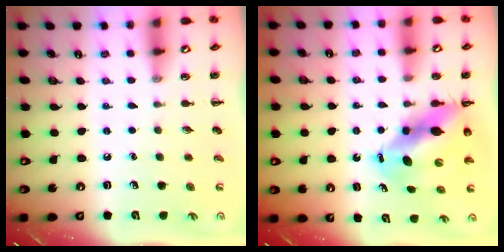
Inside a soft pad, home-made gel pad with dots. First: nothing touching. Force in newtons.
{"total": 10.7, "press": 10.3, "slide": 3.0}